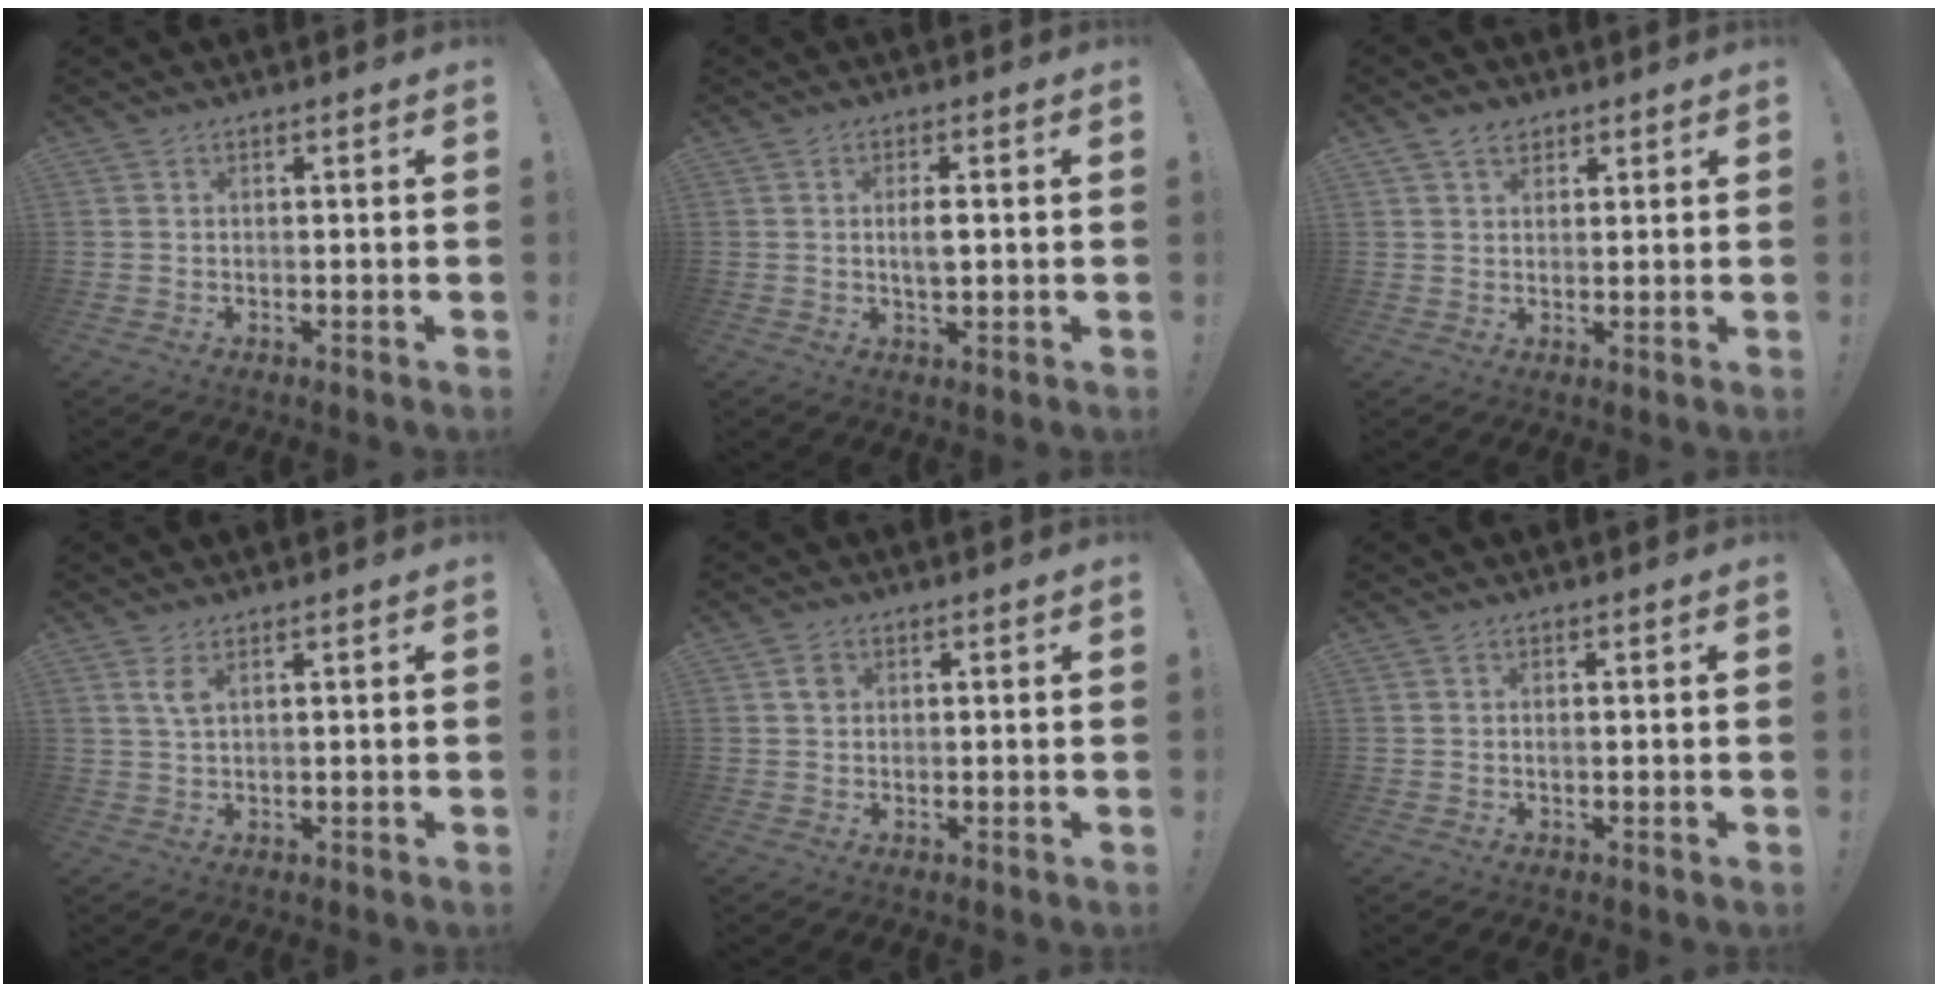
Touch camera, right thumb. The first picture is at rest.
{"total": 3.9, "force": [0.1, 1.4, 3.6], "torque": [-0.060, -0.006, -0.005]}
{"total": 4.4, "force": [2.8, 3.0, 1.6], "torque": [-0.015, -0.011, 0.050]}
{"total": 5.0, "force": [1.7, 2.1, 4.2], "torque": [-0.081, -0.003, 0.026]}
{"total": 1.8, "force": [0.6, 1.5, 0.8], "torque": [0.008, -0.006, 0.005]}
{"total": 0.0}